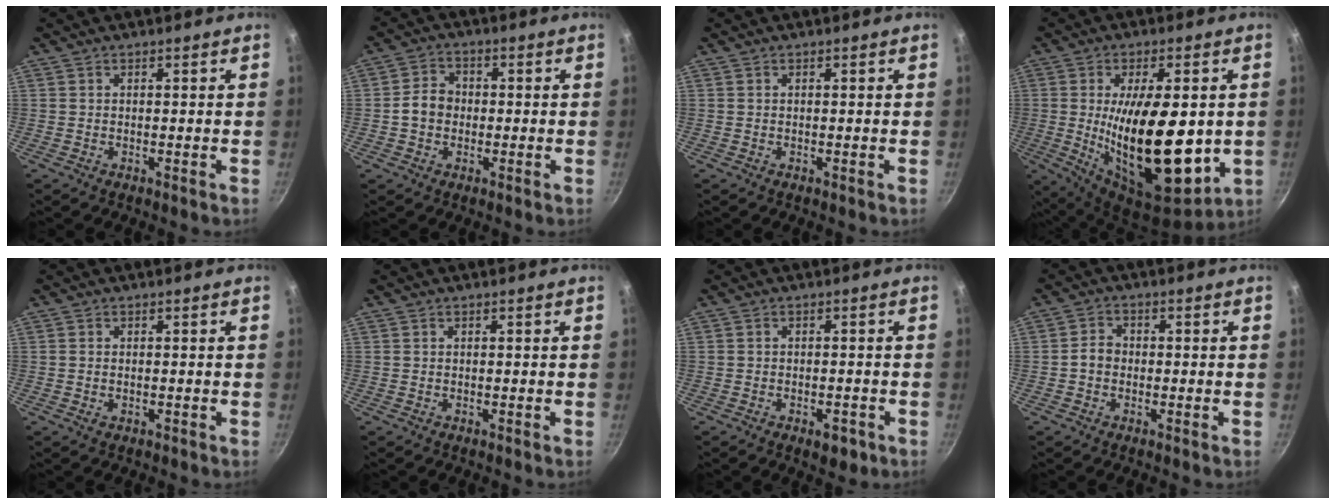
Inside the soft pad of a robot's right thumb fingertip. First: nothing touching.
{"total": 6.7, "force": [-0.3, 5.9, 3.2], "torque": [-0.026, 0.014, -0.016]}
{"total": 0.0}
{"total": 22.8, "force": [-0.9, 10.3, 20.3], "torque": [-0.316, -0.028, -0.004]}
{"total": 0.8, "force": [-0.2, 0.5, 0.6], "torque": [-0.012, 0.000, -0.004]}
{"total": 0.0}
{"total": 3.9, "force": [-2.0, 2.1, 2.6], "torque": [-0.024, 0.015, -0.018]}
{"total": 2.9, "force": [-0.6, 2.4, 1.6], "torque": [-0.016, 0.016, -0.015]}